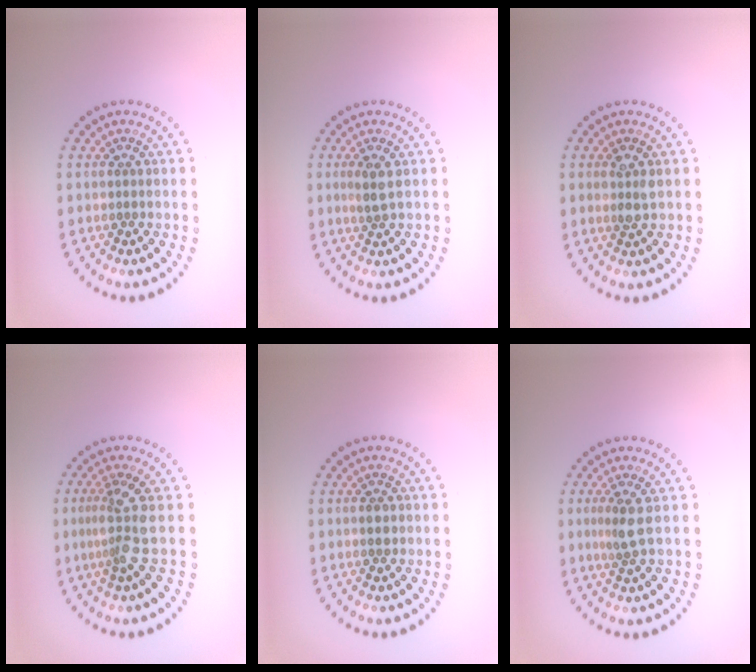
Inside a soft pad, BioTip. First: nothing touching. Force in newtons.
{"total": 1.6, "press": 1.4, "slide": 0.8}
{"total": 1.7, "press": 1.7, "slide": 0.3}
{"total": 3.0, "press": 2.2, "slide": 2.1}
{"total": 1.3, "press": 1.3, "slide": 0.0}
{"total": 2.1, "press": 1.6, "slide": 1.4}